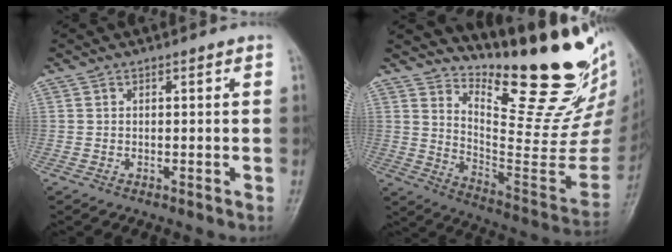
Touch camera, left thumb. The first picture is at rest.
{"total": 25.1, "force": [19.7, 6.4, 14.2], "torque": [-0.166, -0.169, 0.285]}